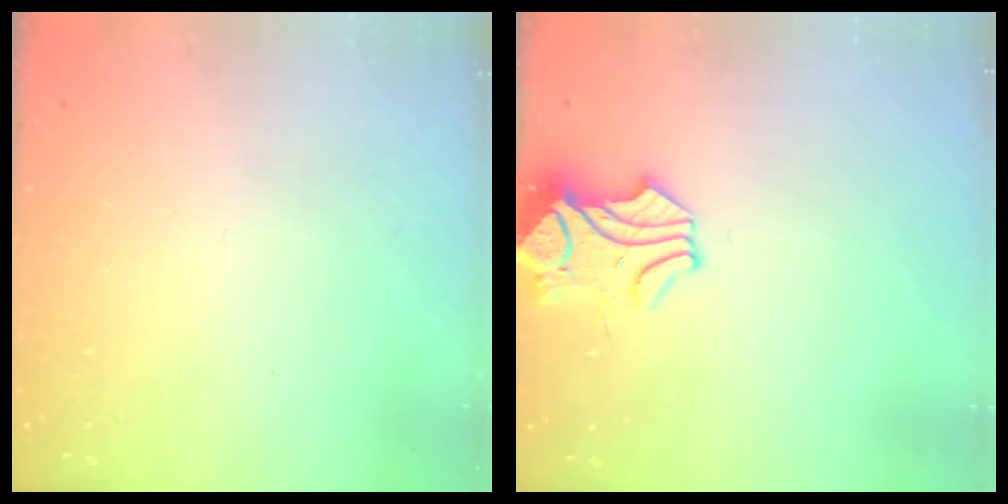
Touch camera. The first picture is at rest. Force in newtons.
{"total": 1.1, "press": 0.6, "slide": 0.9}